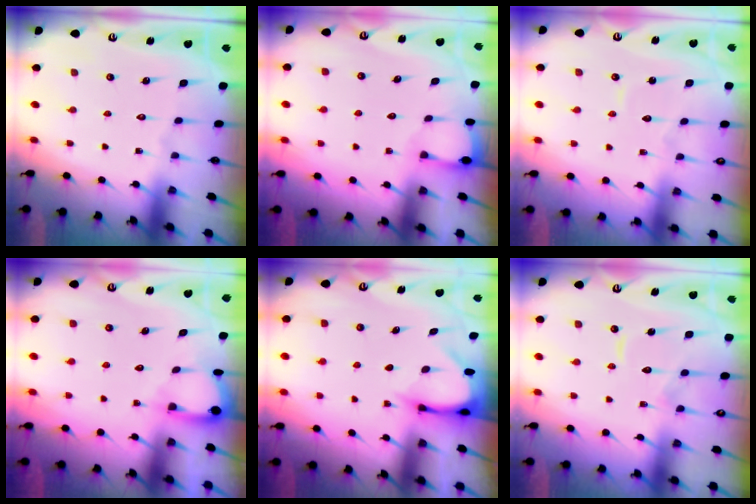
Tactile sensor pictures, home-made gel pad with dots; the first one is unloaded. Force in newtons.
{"total": 2.0, "press": 2.0, "slide": 0.2}
{"total": 4.0, "press": 4.0, "slide": 0.2}
{"total": 3.5, "press": 3.5, "slide": 0.3}
{"total": 3.7, "press": 3.7, "slide": 0.3}
{"total": 7.9, "press": 7.8, "slide": 0.8}